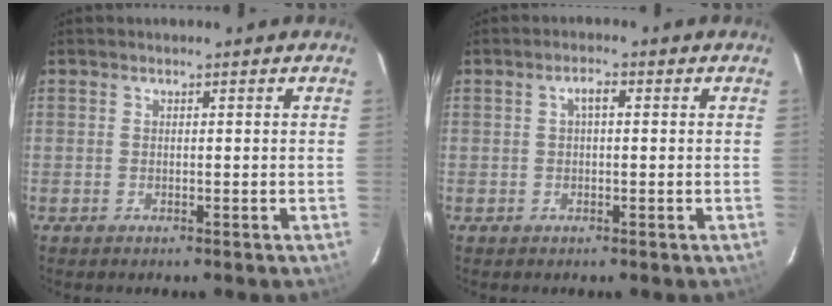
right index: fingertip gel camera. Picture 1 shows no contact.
{"total": 1.9, "force": [0.2, 0.7, 1.7], "torque": [-0.034, 0.010, 0.004]}